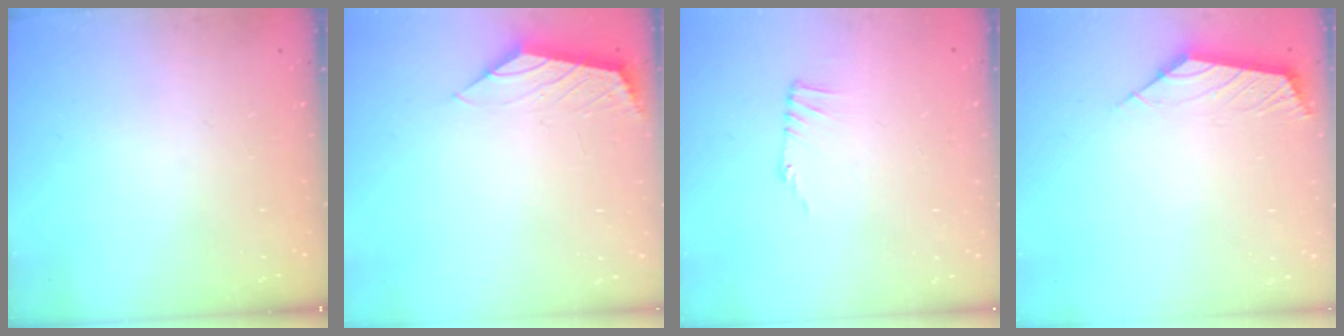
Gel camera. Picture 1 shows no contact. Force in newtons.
{"total": 0.8, "press": 0.7, "slide": 0.3}
{"total": 1.3, "press": 1.2, "slide": 0.2}
{"total": 2.9, "press": 2.9, "slide": 0.7}